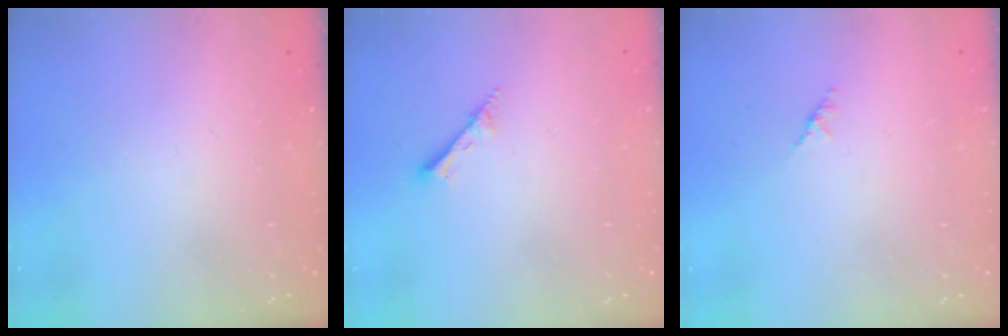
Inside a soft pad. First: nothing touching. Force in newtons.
{"total": 1.7, "press": 1.6, "slide": 0.1}
{"total": 1.4, "press": 1.3, "slide": 0.4}